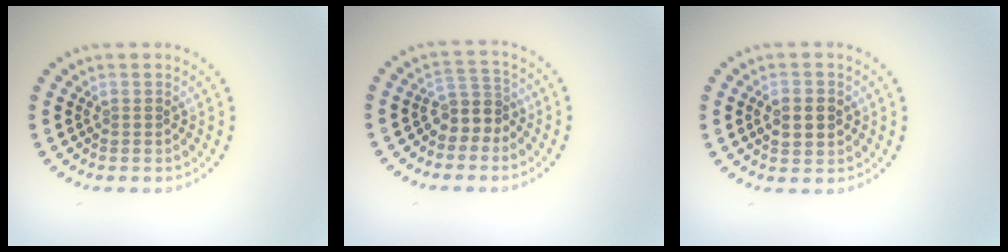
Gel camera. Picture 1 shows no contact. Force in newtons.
{"total": 2.7, "press": 2.1, "slide": 1.7}
{"total": 2.8, "press": 2.8, "slide": 0.2}